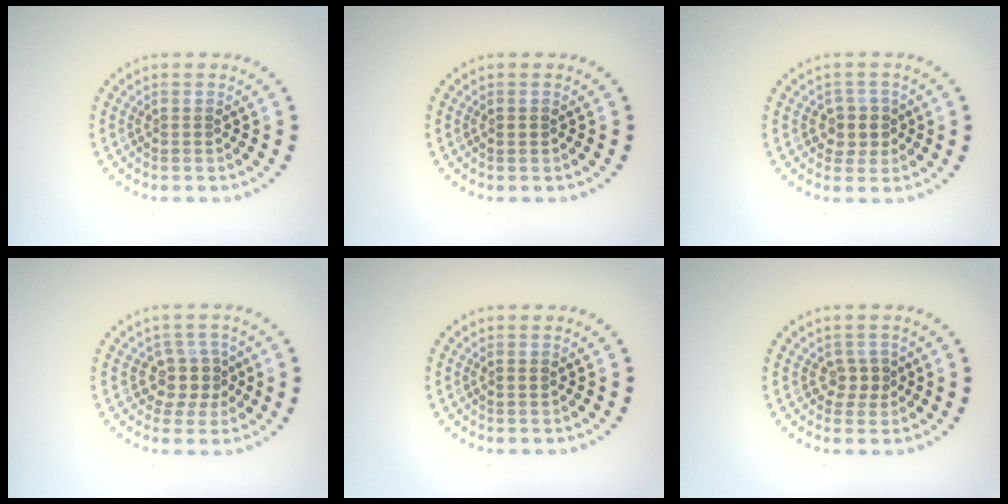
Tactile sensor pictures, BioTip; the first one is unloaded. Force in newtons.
{"total": 0.7, "press": 0.7, "slide": 0.1}
{"total": 2.3, "press": 2.0, "slide": 1.0}
{"total": 3.0, "press": 2.4, "slide": 1.7}
{"total": 0.8, "press": 0.8, "slide": 0.1}
{"total": 1.8, "press": 1.7, "slide": 0.7}